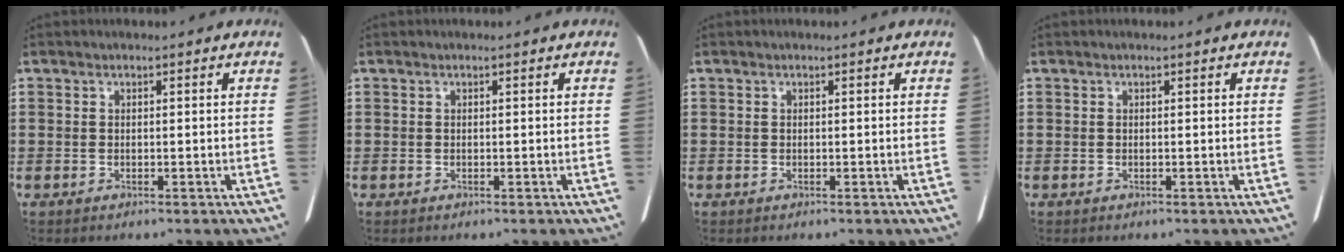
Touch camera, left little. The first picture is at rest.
{"total": 0.0}
{"total": 0.0}
{"total": 0.0}